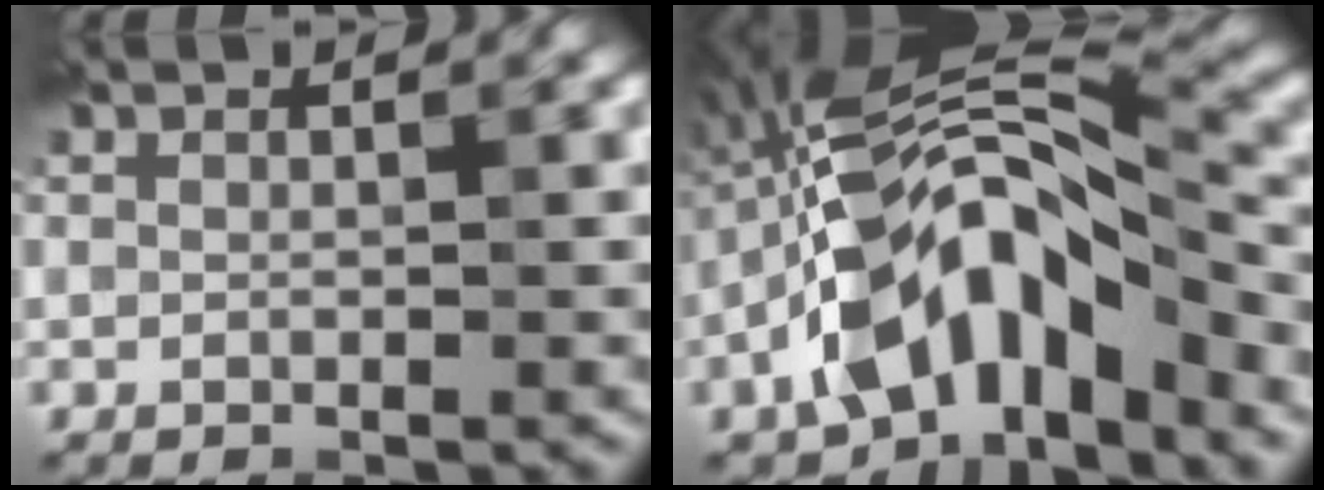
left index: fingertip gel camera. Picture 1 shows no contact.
{"total": 11.9, "force": [-4.7, 5.4, 9.5], "torque": [-0.163, 0.022, -0.096]}